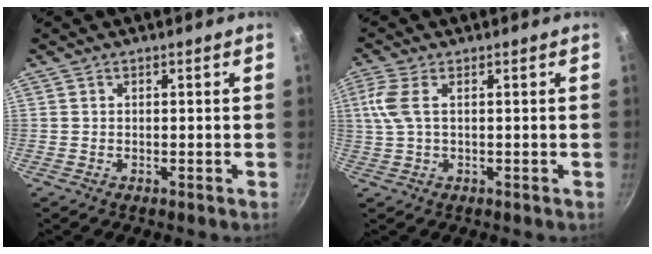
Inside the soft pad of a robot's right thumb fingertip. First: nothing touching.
{"total": 4.9, "force": [0.8, 1.9, 4.5], "torque": [-0.111, 0.007, 0.018]}